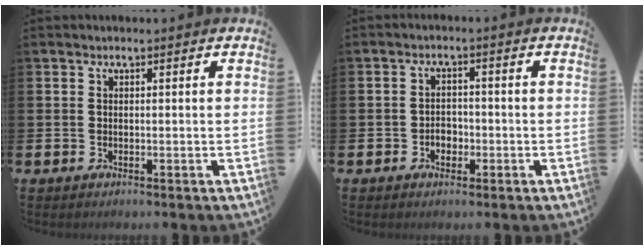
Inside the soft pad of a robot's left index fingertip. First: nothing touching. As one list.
[{"total": 2.3, "force": [-0.9, 1.8, 1.1], "torque": [-0.015, 0.001, -0.023]}]